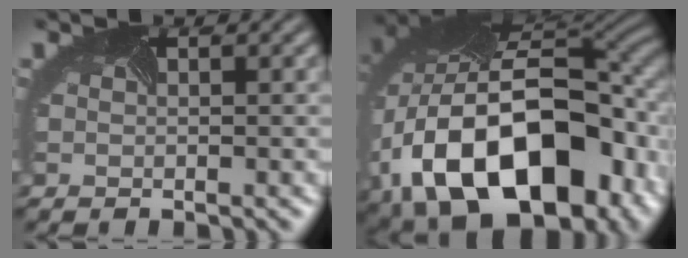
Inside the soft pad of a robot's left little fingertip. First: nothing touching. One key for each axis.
{"total": 18.6, "fx": -3.9, "fy": 12.3, "fz": 13.4, "tx": -0.264, "ty": -0.028, "tz": -0.042}